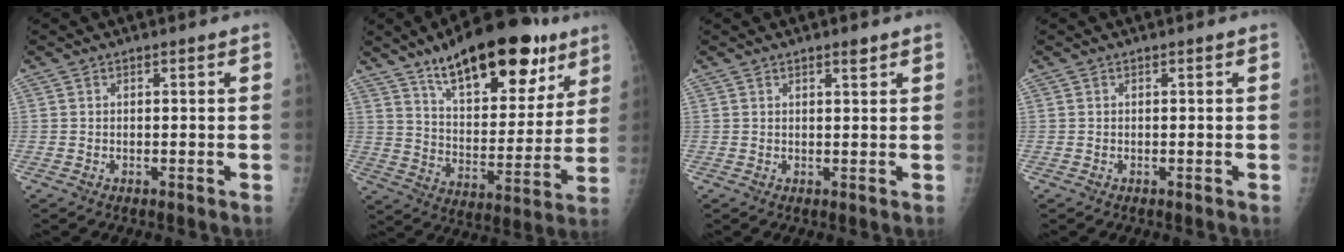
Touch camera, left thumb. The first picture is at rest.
{"total": 24.4, "force": [15.1, 10.1, 16.3], "torque": [-0.204, -0.051, 0.238]}
{"total": 1.7, "force": [1.2, 0.4, 1.2], "torque": [-0.014, -0.007, 0.019]}
{"total": 0.0}